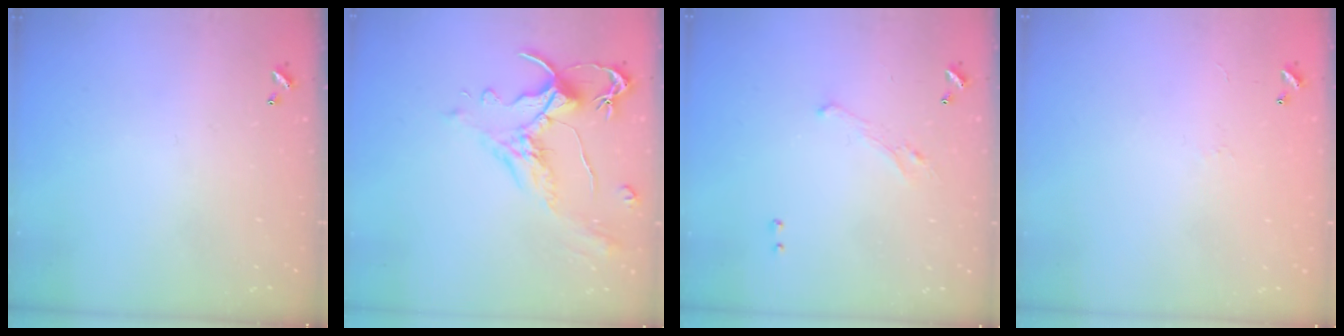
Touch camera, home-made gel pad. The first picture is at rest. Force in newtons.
{"total": 1.5, "press": 1.0, "slide": 1.1}
{"total": 0.8, "press": 0.3, "slide": 0.7}
{"total": 7.3, "press": 7.2, "slide": 0.8}